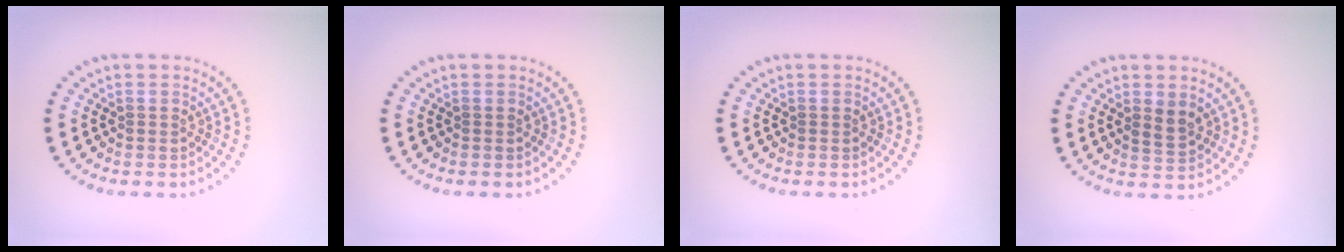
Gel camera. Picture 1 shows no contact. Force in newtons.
{"total": 0.0}
{"total": 0.0}
{"total": 1.8, "press": 1.6, "slide": 0.7}